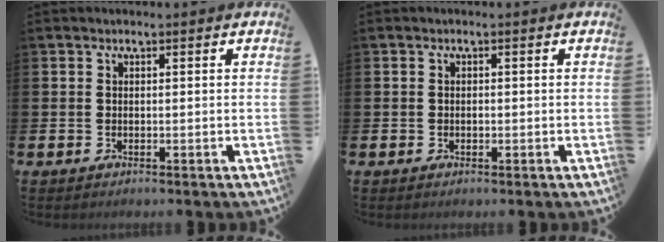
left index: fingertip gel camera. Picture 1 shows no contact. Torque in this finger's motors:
{"motor_torque": [-0.10, -0.05, -0.01, 0.00]}